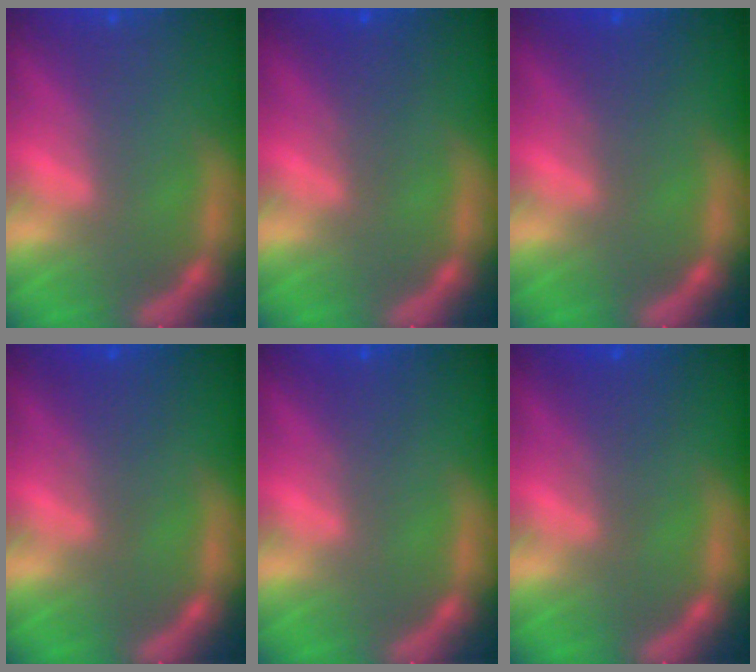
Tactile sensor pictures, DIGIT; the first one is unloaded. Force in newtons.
{"total": 2.0}
{"total": 2.0}
{"total": 2.5}
{"total": 1.4}
{"total": 2.5}